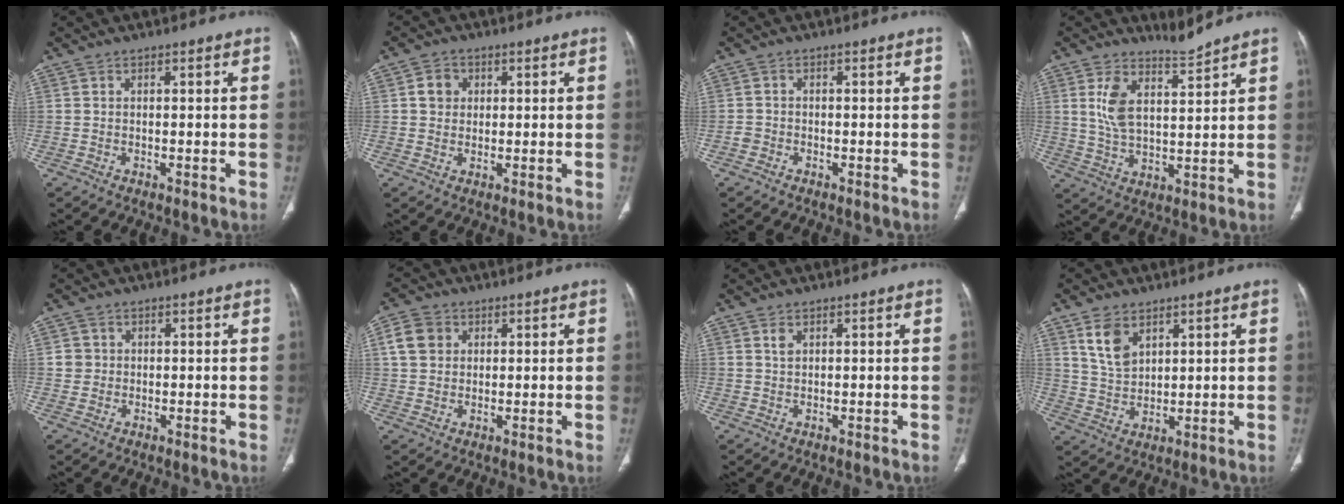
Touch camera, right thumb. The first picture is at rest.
{"total": 3.8, "force": [0.8, 3.3, 1.5], "torque": [-0.006, 0.002, 0.012]}
{"total": 1.5, "force": [-0.9, 1.2, 0.3], "torque": [-0.007, 0.005, -0.023]}
{"total": 6.4, "force": [4.7, 1.7, 4.0], "torque": [-0.074, -0.040, 0.100]}
{"total": 2.3, "force": [0.3, 2.2, 0.4], "torque": [0.008, 0.003, 0.006]}
{"total": 5.9, "force": [1.8, 4.9, 2.8], "torque": [-0.034, 0.002, 0.032]}
{"total": 1.3, "force": [0.7, 0.8, 0.8], "torque": [-0.011, -0.001, 0.014]}
{"total": 6.7, "force": [3.7, 4.1, 3.7], "torque": [-0.057, -0.019, 0.079]}